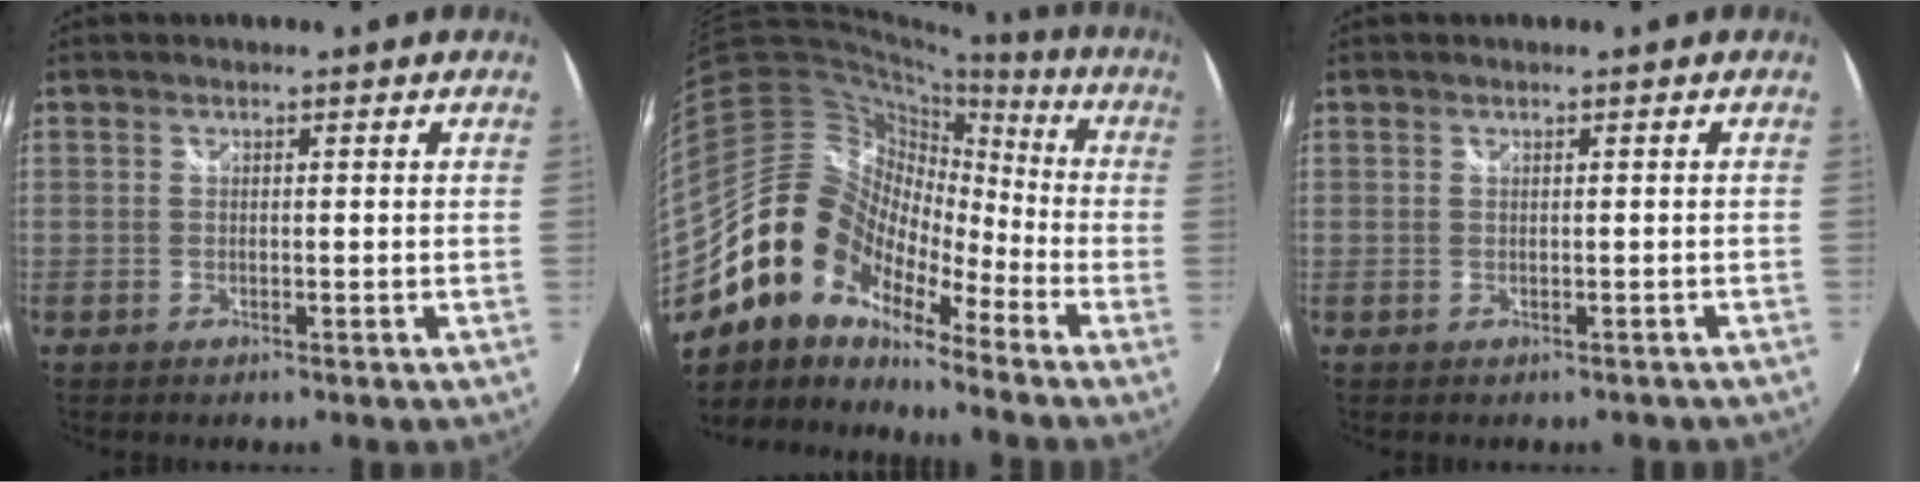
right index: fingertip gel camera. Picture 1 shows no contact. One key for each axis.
{"total": 14.0, "fx": -8.9, "fy": 9.0, "fz": 5.9, "tx": -0.102, "ty": 0.014, "tz": -0.185}
{"total": 1.1, "fx": -0.6, "fy": 0.9, "fz": 0.3, "tx": -0.003, "ty": 0.001, "tz": -0.003}